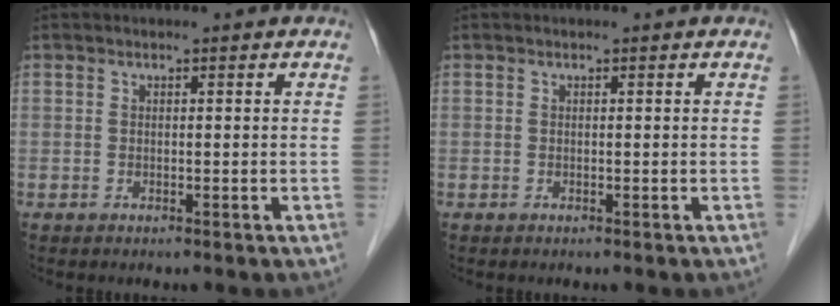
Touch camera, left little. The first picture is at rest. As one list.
[{"total": 0.0}]